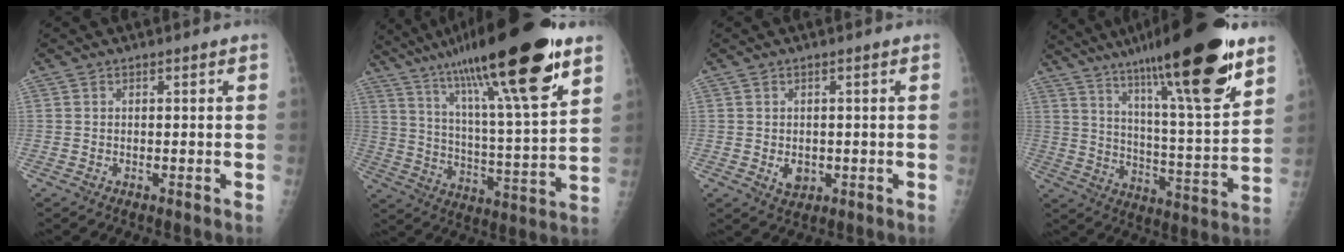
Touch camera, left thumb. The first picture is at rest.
{"total": 27.2, "force": [17.2, 3.8, 20.7], "torque": [-0.338, -0.046, 0.288]}
{"total": 2.9, "force": [-0.4, 2.2, 1.9], "torque": [-0.018, -0.001, 0.002]}
{"total": 26.4, "force": [17.1, 3.5, 19.8], "torque": [-0.296, -0.058, 0.276]}